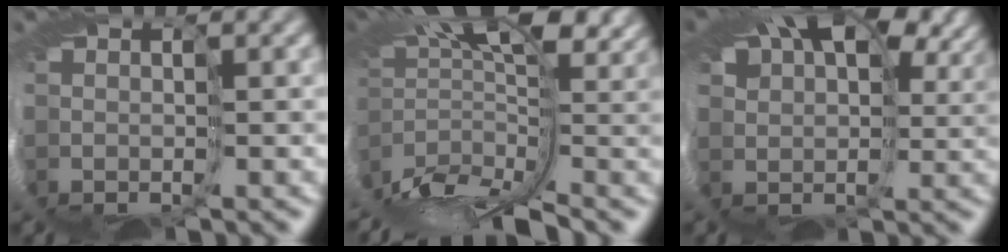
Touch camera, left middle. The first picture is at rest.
{"total": 10.1, "force": [-3.6, 2.7, 9.1], "torque": [-0.159, 0.007, -0.065]}
{"total": 13.7, "force": [8.0, 8.5, 7.2], "torque": [-0.158, 0.040, 0.146]}